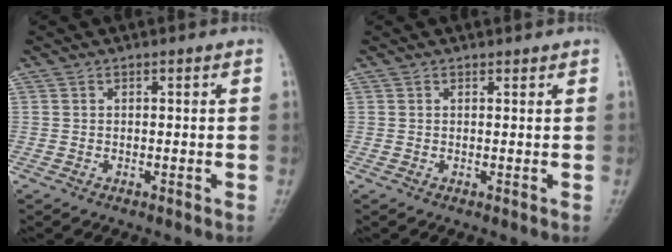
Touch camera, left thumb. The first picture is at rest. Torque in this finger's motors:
{"motor_torque": [-0.37, 0.14, -0.27, -0.15, 0.00]}